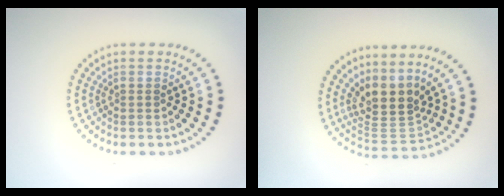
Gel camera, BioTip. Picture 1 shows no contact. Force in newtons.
{"total": 4.3, "press": 3.2, "slide": 2.9}